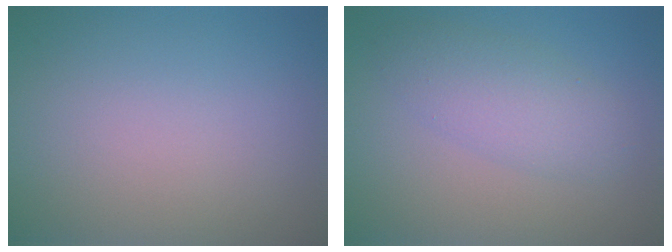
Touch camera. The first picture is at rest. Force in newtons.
{"total": 3.7, "press": 3.7, "slide": 0.1}